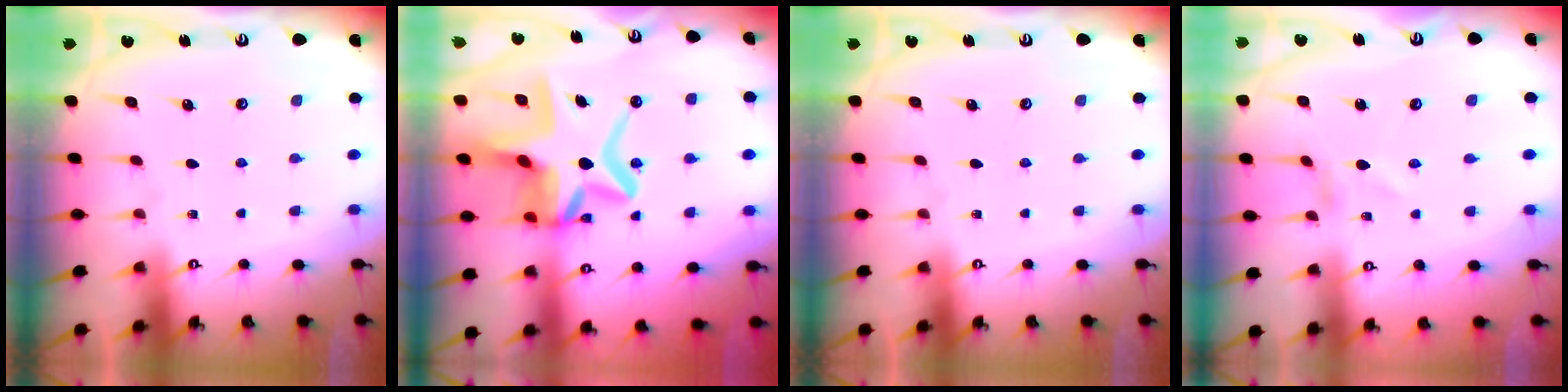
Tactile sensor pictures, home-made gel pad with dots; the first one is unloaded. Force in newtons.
{"total": 14.8, "press": 14.3, "slide": 3.7}
{"total": 0.0}
{"total": 1.0, "press": 1.0, "slide": 0.1}